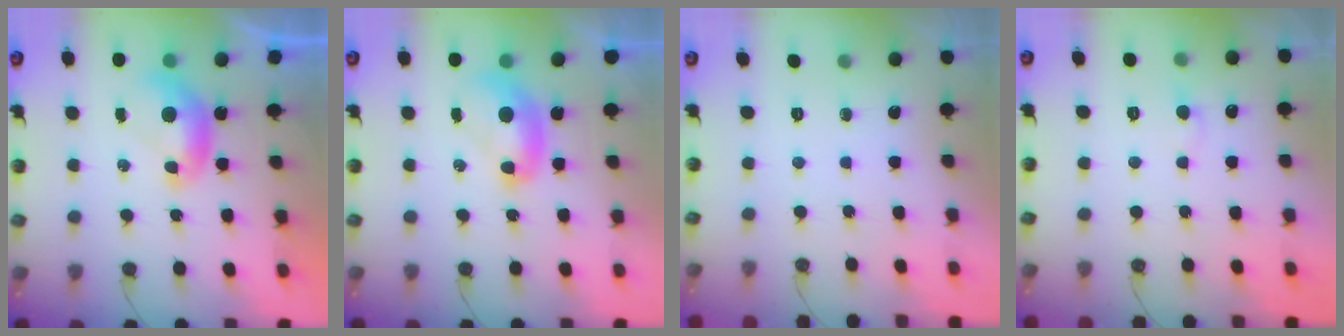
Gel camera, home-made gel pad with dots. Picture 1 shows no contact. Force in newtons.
{"total": 2.2, "press": 2.2, "slide": 0.2}
{"total": 0.0}
{"total": 0.6, "press": 0.5, "slide": 0.4}